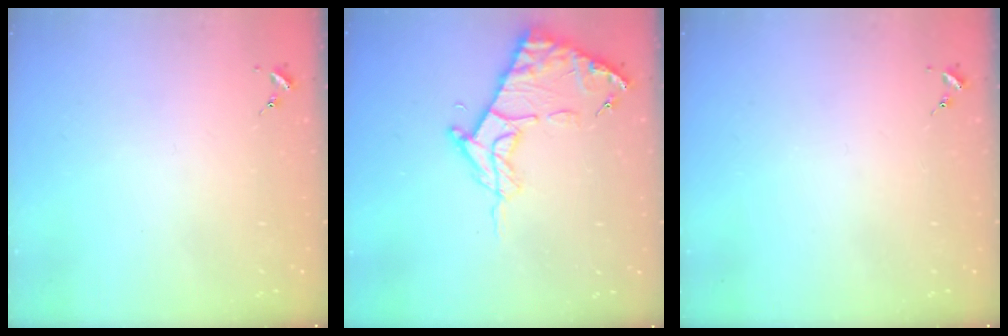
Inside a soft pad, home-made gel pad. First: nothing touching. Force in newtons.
{"total": 13.2, "press": 13.1, "slide": 1.4}
{"total": 0.0}